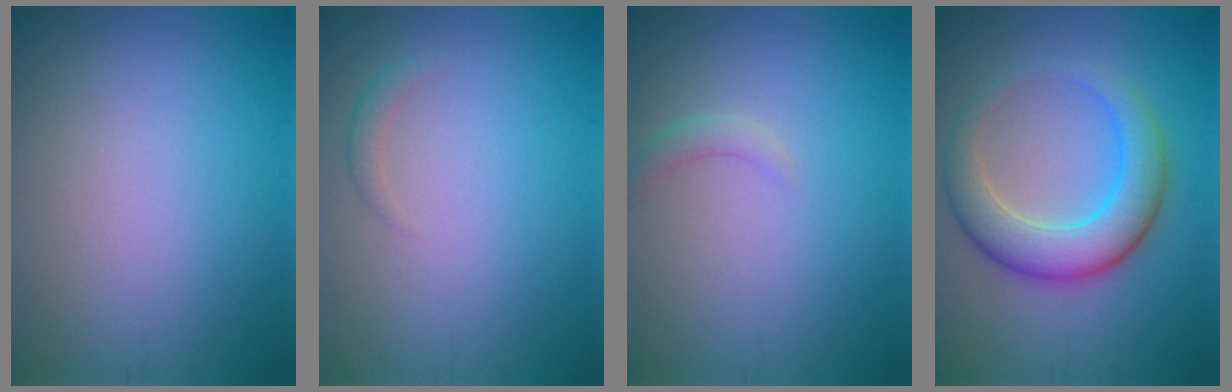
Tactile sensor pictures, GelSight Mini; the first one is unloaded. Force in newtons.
{"total": 0.9, "press": 0.9, "slide": 0.1}
{"total": 1.1, "press": 1.1, "slide": 0.2}
{"total": 6.3, "press": 6.3, "slide": 0.5}